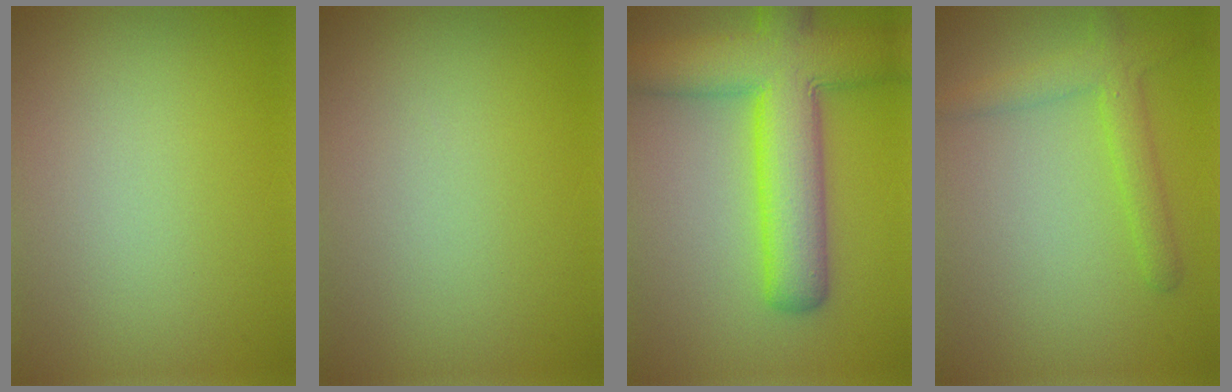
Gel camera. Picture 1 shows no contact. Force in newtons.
{"total": 0.0}
{"total": 9.8, "press": 9.8, "slide": 0.4}
{"total": 2.9, "press": 2.9, "slide": 0.2}